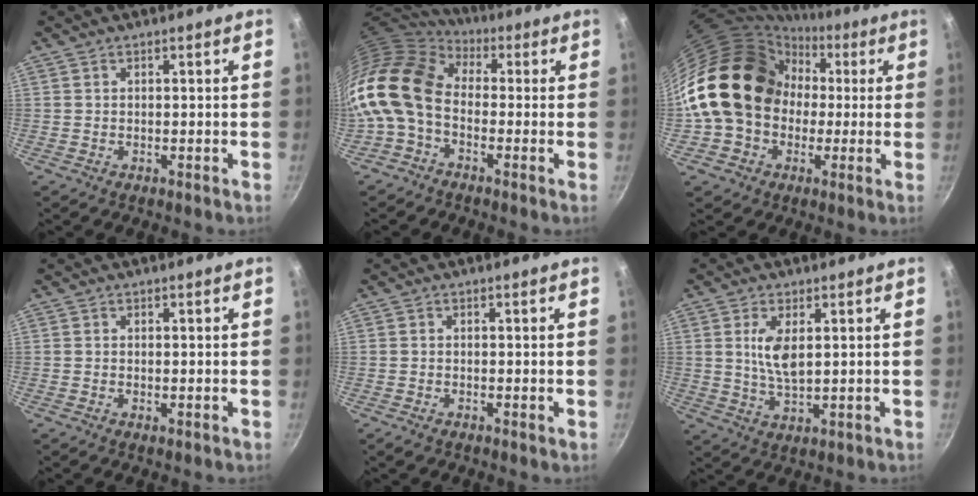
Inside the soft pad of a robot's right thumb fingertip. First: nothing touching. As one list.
[{"total": 13.8, "force": [-1.2, 9.6, 9.8], "torque": [-0.175, 0.027, -0.044]}, {"total": 20.6, "force": [0.3, 17.3, 11.3], "torque": [-0.180, 0.060, 0.007]}, {"total": 0.6, "force": [-0.1, 0.3, 0.5], "torque": [-0.009, -0.001, -0.002]}, {"total": 0.9, "force": [-0.4, 0.4, 0.7], "torque": [-0.016, 0.001, -0.012]}, {"total": 6.4, "force": [1.6, 2.8, 5.5], "torque": [-0.101, -0.014, 0.034]}]